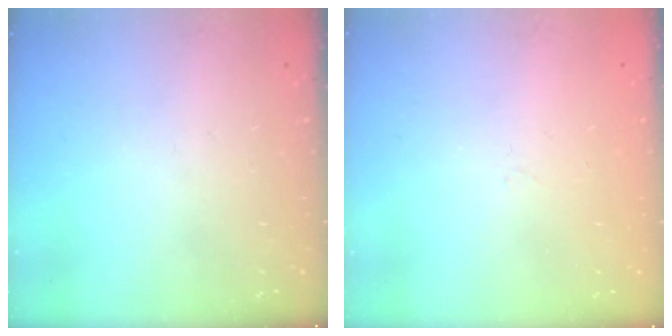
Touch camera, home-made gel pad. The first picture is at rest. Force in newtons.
{"total": 0.9, "press": 0.9, "slide": 0.2}